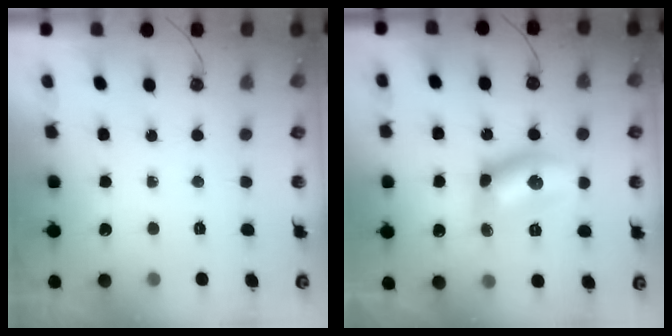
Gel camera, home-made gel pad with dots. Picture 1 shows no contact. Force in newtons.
{"total": 12.2, "press": 11.8, "slide": 3.0}